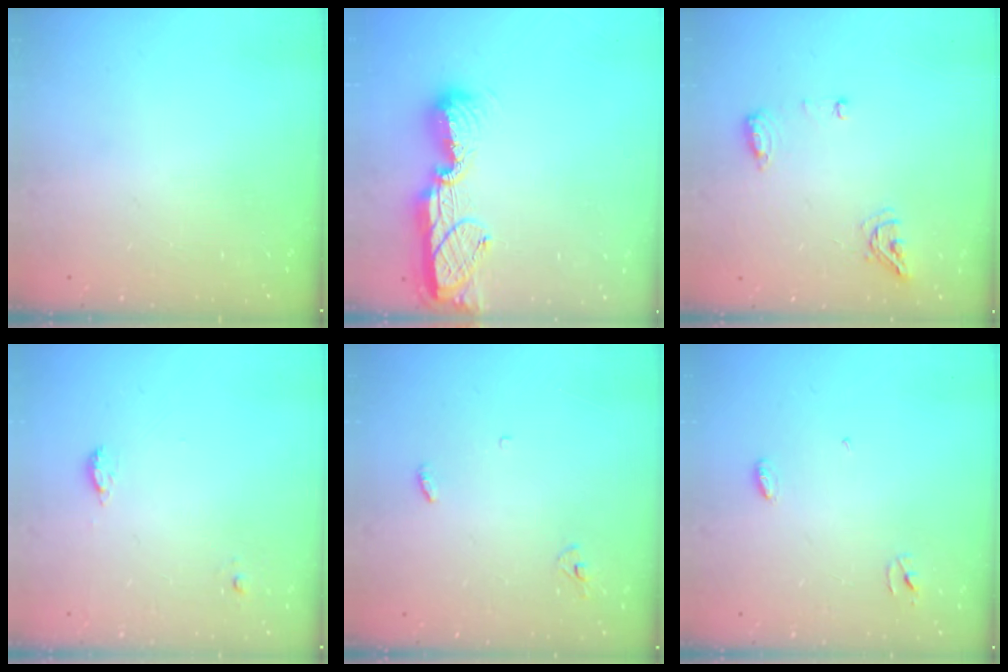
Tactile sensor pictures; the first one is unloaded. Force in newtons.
{"total": 12.5, "press": 12.4, "slide": 1.0}
{"total": 7.4, "press": 7.4, "slide": 1.0}
{"total": 5.3, "press": 5.0, "slide": 1.7}
{"total": 3.3, "press": 3.2, "slide": 0.3}
{"total": 3.2, "press": 3.2, "slide": 0.3}